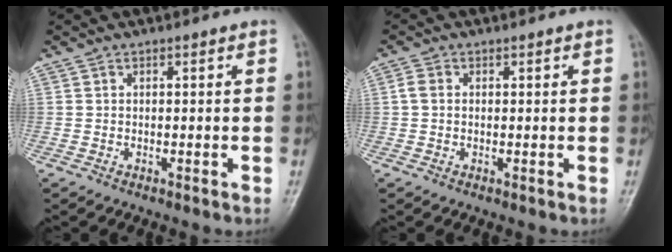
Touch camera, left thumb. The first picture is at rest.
{"total": 1.9, "force": [0.3, 1.4, 1.3], "torque": [-0.026, 0.006, 0.005]}